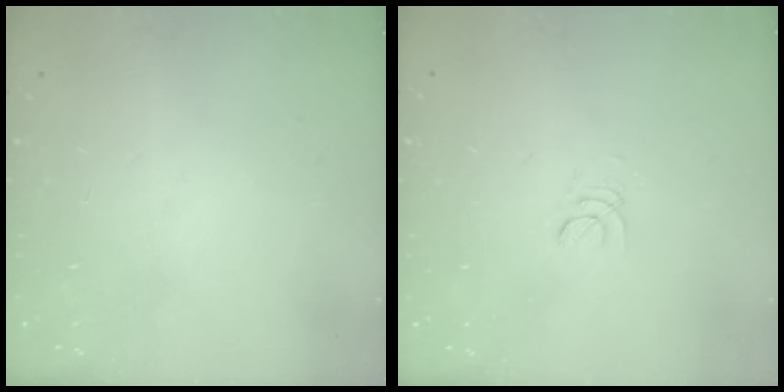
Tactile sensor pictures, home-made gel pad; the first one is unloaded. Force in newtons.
{"total": 2.0, "press": 2.0, "slide": 0.2}